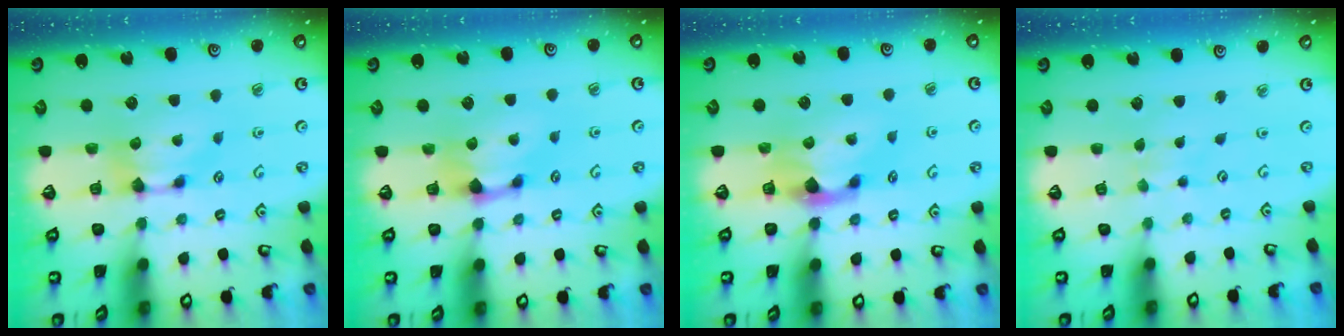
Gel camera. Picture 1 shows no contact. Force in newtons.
{"total": 1.1, "press": 0.4, "slide": 1.0}
{"total": 2.0, "press": 1.6, "slide": 1.2}
{"total": 3.6, "press": 3.6, "slide": 0.3}